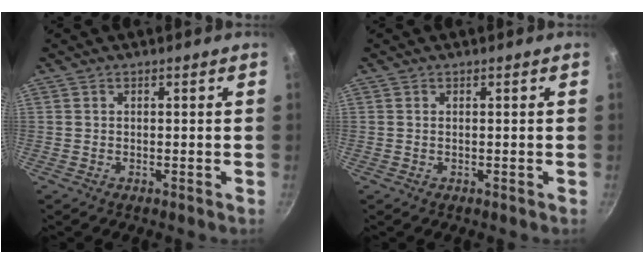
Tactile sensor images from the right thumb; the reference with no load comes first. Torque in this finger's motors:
{"motor_torque": [-0.21, 0.11, -0.37, 0.25, 0.03]}